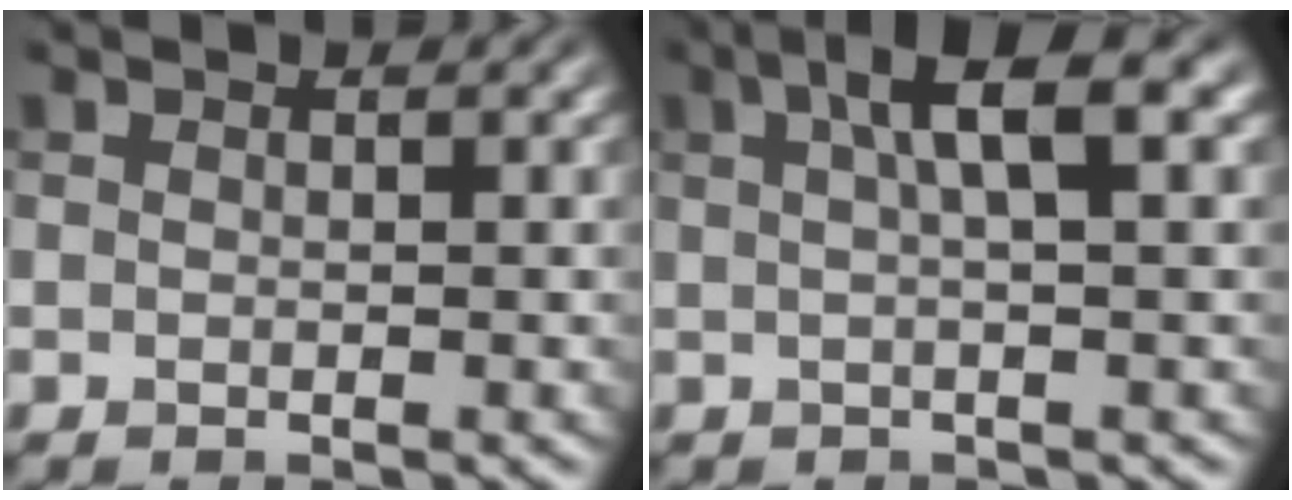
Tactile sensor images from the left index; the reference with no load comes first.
{"total": 5.6, "force": [1.9, 1.3, 5.1], "torque": [-0.069, 0.015, 0.023]}